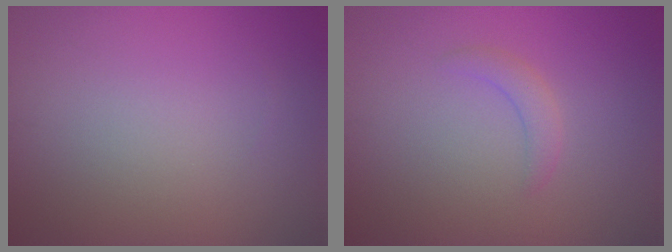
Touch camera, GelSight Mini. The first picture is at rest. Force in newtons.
{"total": 1.6, "press": 1.6, "slide": 0.2}